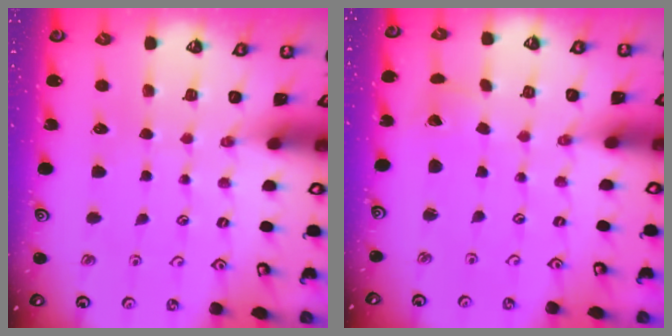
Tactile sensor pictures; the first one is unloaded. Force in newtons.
{"total": 2.0, "press": 2.0, "slide": 0.3}